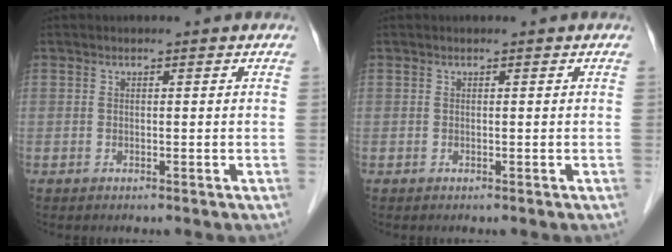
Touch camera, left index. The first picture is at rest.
{"total": 0.0}